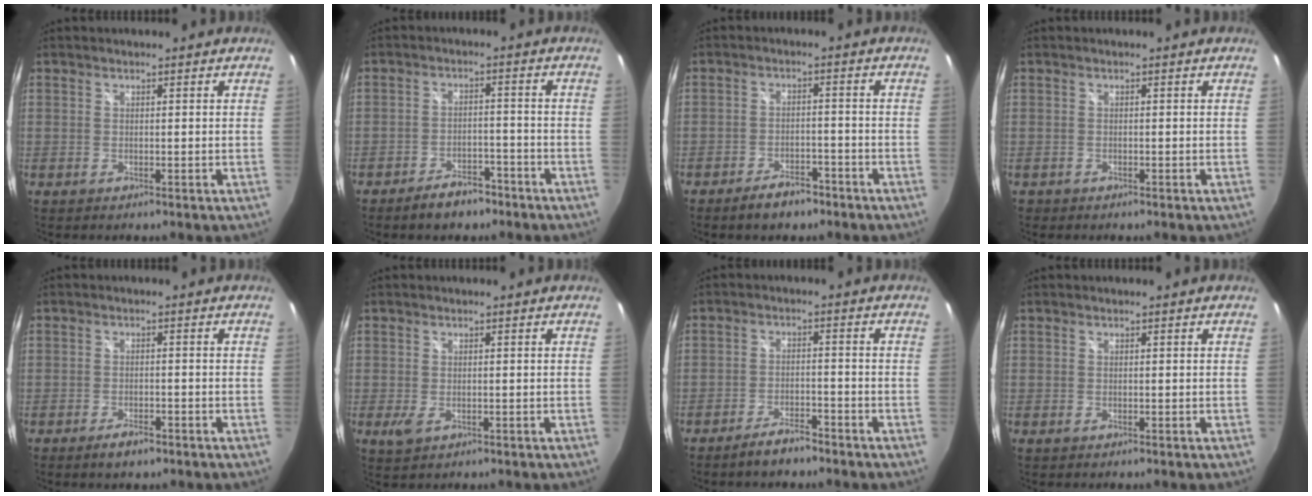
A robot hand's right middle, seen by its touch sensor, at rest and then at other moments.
{"total": 6.6, "force": [-5.1, 3.1, 2.8], "torque": [-0.064, 0.012, -0.068]}
{"total": 5.7, "force": [-4.4, 2.5, 2.6], "torque": [-0.059, 0.007, -0.061]}
{"total": 0.8, "force": [-0.6, 0.6, 0.1], "torque": [-0.006, -0.003, -0.009]}
{"total": 3.4, "force": [-2.4, 1.4, 2.0], "torque": [-0.045, -0.006, -0.041]}
{"total": 2.5, "force": [-0.7, 1.5, 1.9], "torque": [-0.036, -0.008, -0.009]}
{"total": 4.8, "force": [-4.1, 1.3, 2.2], "torque": [-0.058, 0.002, -0.066]}
{"total": 0.0}